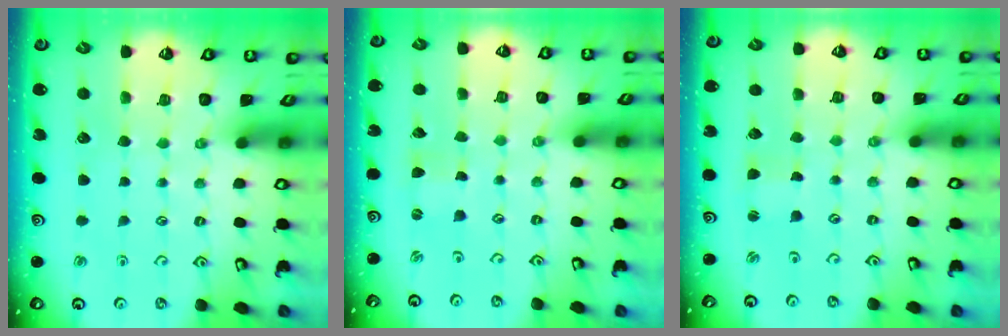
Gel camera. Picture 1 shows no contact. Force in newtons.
{"total": 0.0}
{"total": 1.0, "press": 1.0, "slide": 0.1}